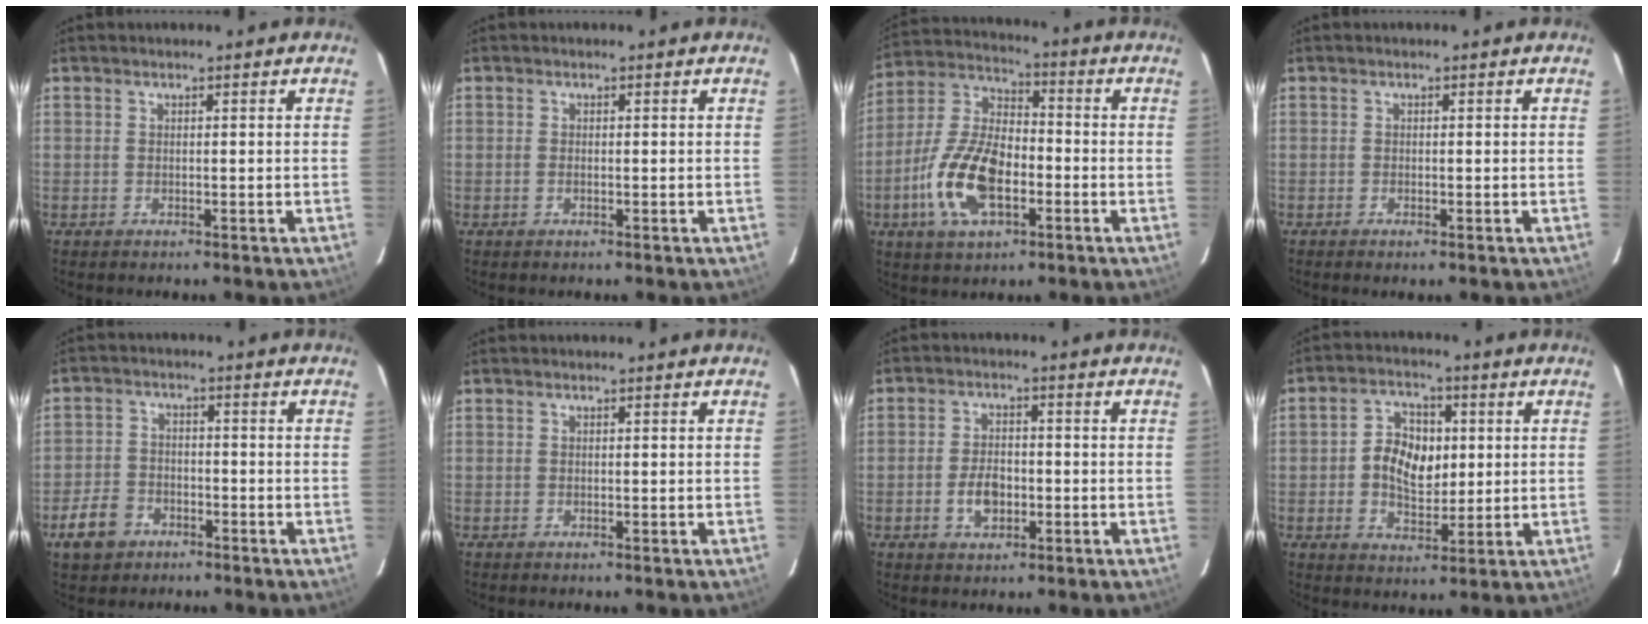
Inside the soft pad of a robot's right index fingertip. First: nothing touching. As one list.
[{"total": 0.6, "force": [-0.2, 0.3, 0.5], "torque": [-0.011, 0.000, -0.004]}, {"total": 15.4, "force": [-5.2, 7.5, 12.4], "torque": [-0.265, 0.004, -0.096]}, {"total": 0.7, "force": [-0.5, 0.2, 0.5], "torque": [-0.010, -0.002, -0.010]}, {"total": 7.0, "force": [-4.0, 5.1, 2.6], "torque": [-0.075, 0.014, -0.066]}, {"total": 0.0}, {"total": 5.4, "force": [-1.7, 3.3, 3.9], "torque": [-0.080, 0.005, -0.026]}, {"total": 8.6, "force": [0.6, 6.1, 6.1], "torque": [-0.116, 0.016, 0.012]}]